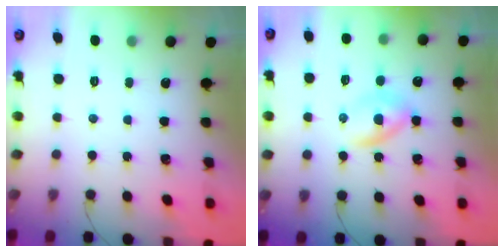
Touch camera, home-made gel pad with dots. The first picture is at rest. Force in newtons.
{"total": 3.4, "press": 3.2, "slide": 1.1}